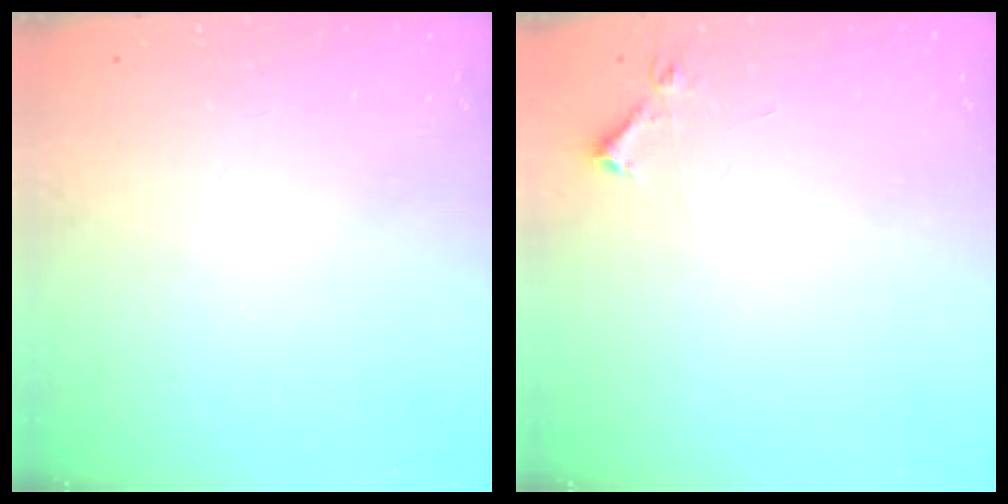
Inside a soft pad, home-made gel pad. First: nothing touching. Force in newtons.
{"total": 3.9, "press": 3.8, "slide": 0.6}